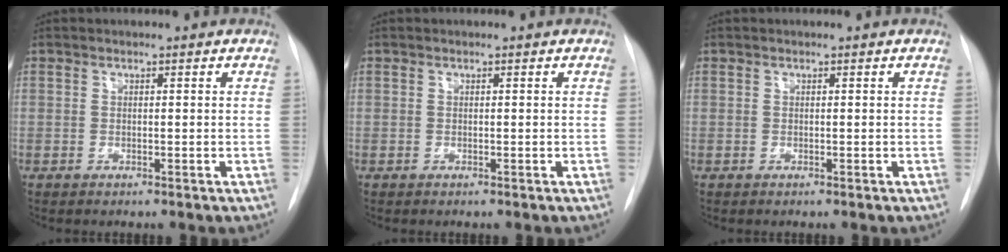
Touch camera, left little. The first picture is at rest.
{"total": 0.0}
{"total": 0.0}